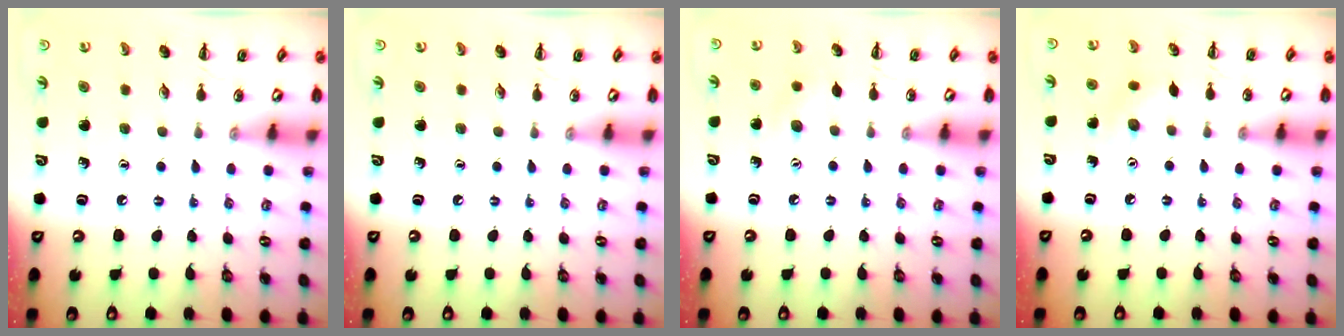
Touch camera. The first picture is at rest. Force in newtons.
{"total": 0.0}
{"total": 6.3, "press": 6.2, "slide": 1.2}
{"total": 3.8, "press": 3.7, "slide": 1.1}